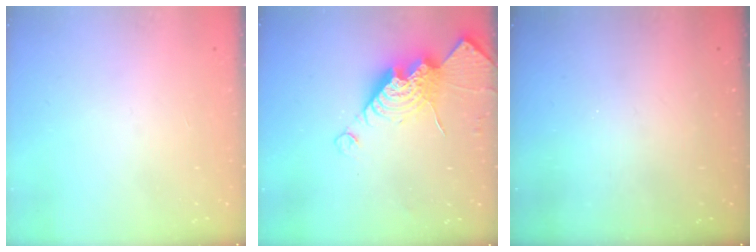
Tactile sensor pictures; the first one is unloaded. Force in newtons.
{"total": 14.6, "press": 14.6, "slide": 1.1}
{"total": 0.0}